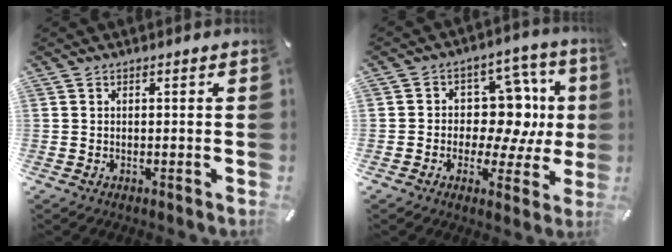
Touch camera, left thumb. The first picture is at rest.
{"total": 13.8, "force": [1.5, 10.1, 9.3], "torque": [-0.115, -0.018, 0.034]}